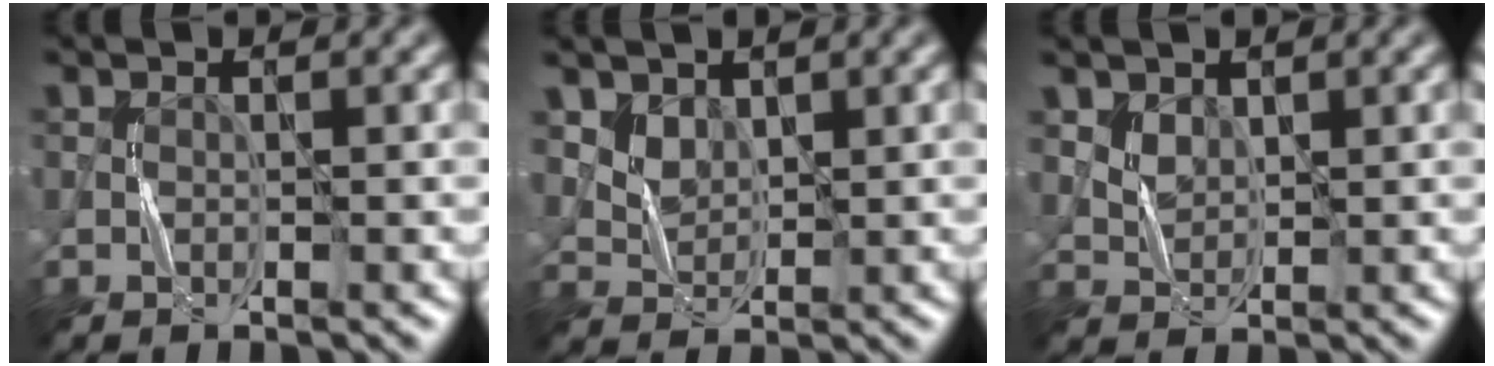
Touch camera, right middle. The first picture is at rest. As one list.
[{"total": 2.6, "force": [1.6, 1.8, 1.0], "torque": [-0.033, -0.015, 0.049]}, {"total": 2.0, "force": [1.2, 1.4, 0.8], "torque": [-0.026, -0.008, 0.035]}]